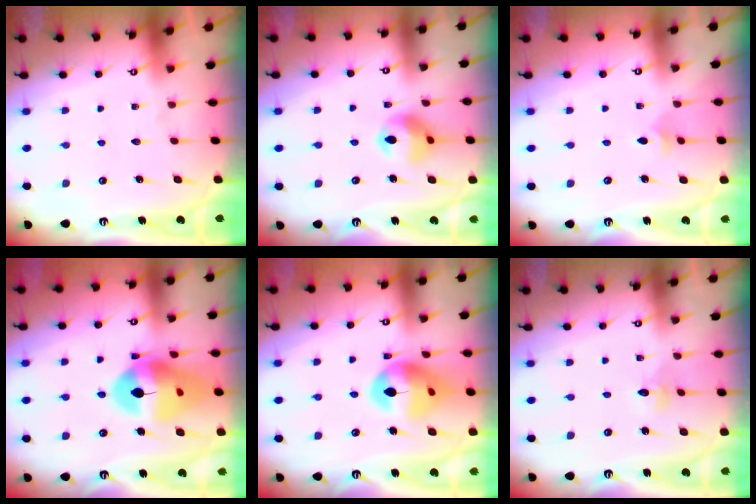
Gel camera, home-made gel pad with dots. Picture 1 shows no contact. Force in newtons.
{"total": 11.0, "press": 10.9, "slide": 1.5}
{"total": 3.0, "press": 2.9, "slide": 0.8}
{"total": 17.4, "press": 17.2, "slide": 2.1}
{"total": 14.6, "press": 14.4, "slide": 2.1}
{"total": 2.8, "press": 2.7, "slide": 0.3}